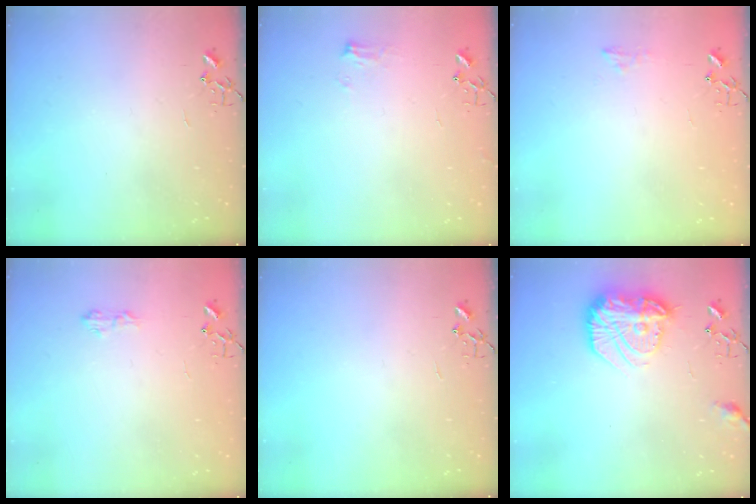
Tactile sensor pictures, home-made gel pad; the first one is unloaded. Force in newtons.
{"total": 6.8, "press": 6.8, "slide": 0.8}
{"total": 6.9, "press": 6.8, "slide": 0.7}
{"total": 5.9, "press": 5.9, "slide": 0.8}
{"total": 0.0}
{"total": 18.4, "press": 18.3, "slide": 1.4}